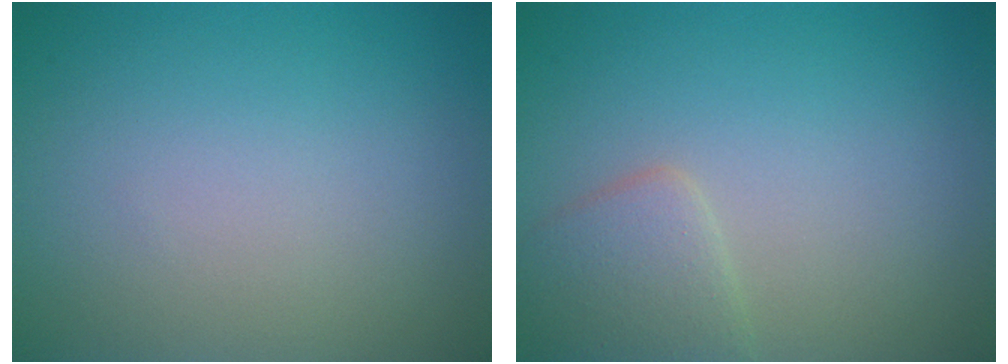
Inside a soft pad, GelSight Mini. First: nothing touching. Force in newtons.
{"total": 2.5, "press": 2.5, "slide": 0.3}